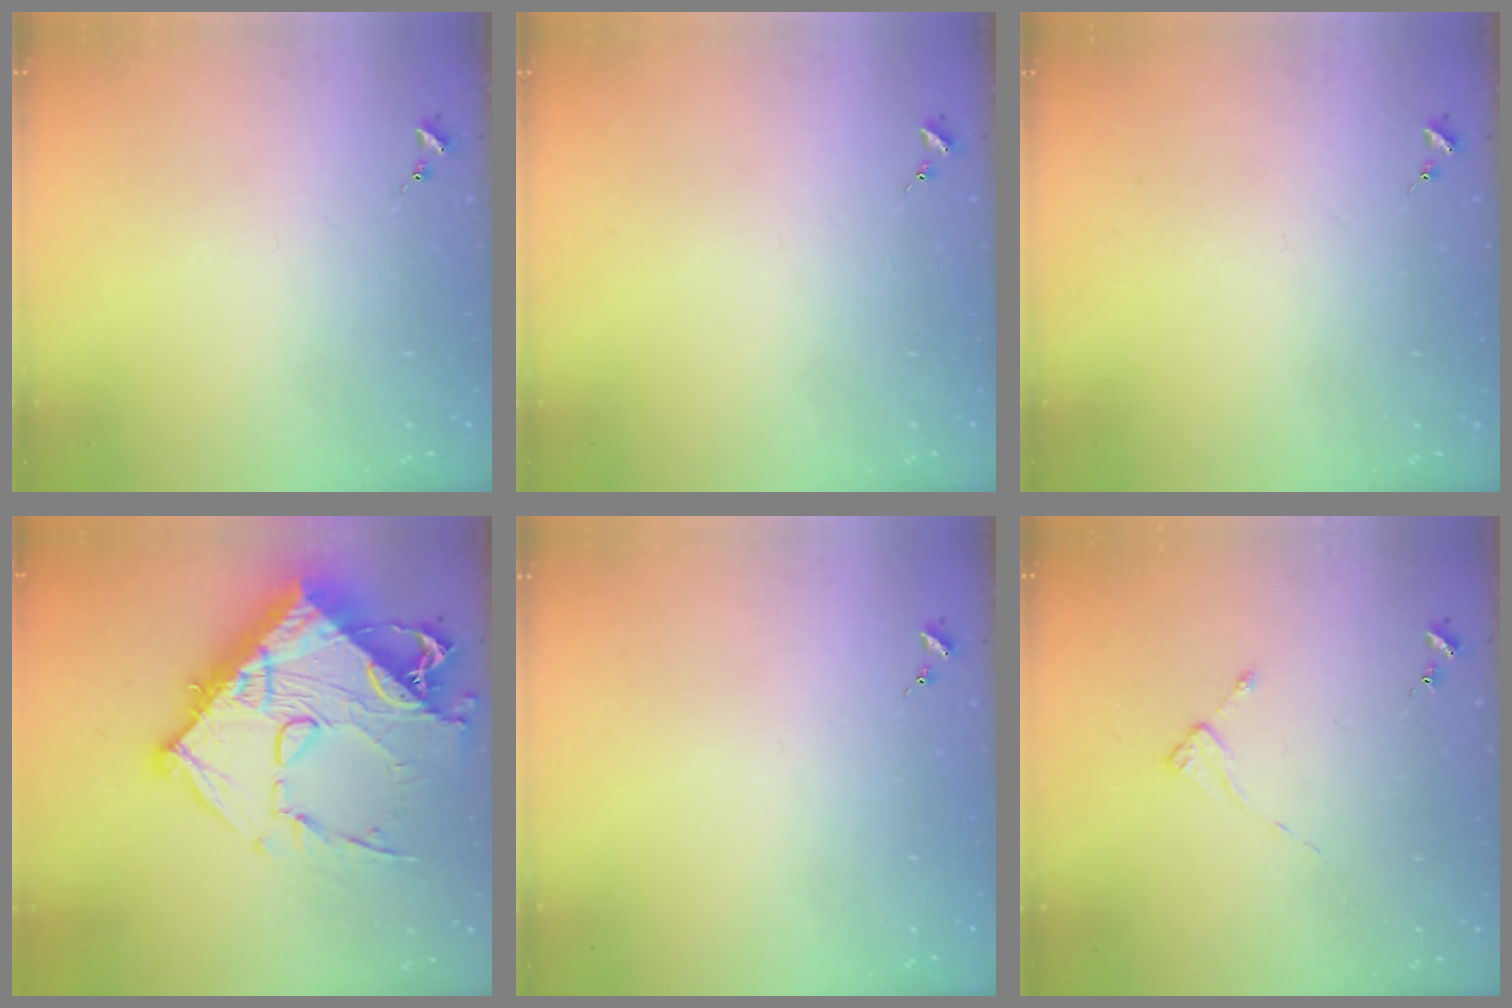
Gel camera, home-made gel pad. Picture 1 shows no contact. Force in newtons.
{"total": 0.0}
{"total": 0.0}
{"total": 25.7, "press": 25.6, "slide": 2.6}
{"total": 0.0}
{"total": 2.0, "press": 2.0, "slide": 0.3}